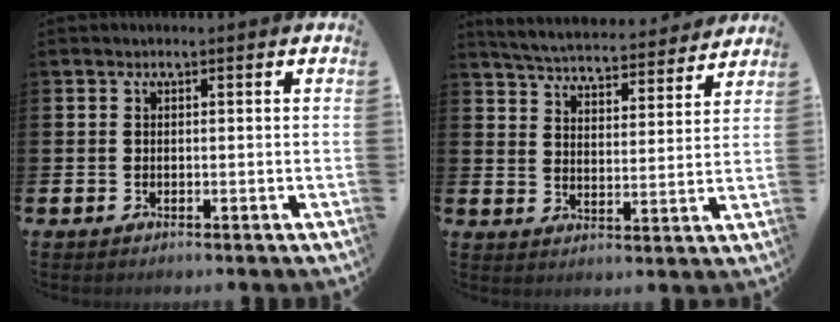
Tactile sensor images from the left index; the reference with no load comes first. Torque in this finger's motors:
{"motor_torque": [0.53, -1.61, 0.44, 0.07]}